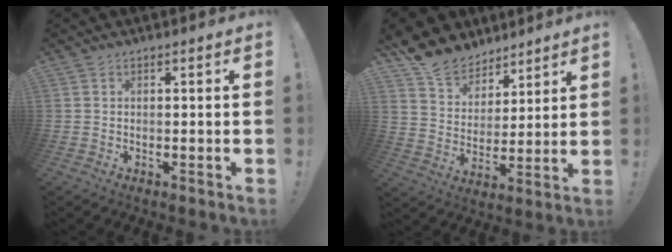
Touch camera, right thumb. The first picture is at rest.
{"total": 12.5, "force": [10.1, 7.0, 2.2], "torque": [-0.052, -0.078, 0.197]}